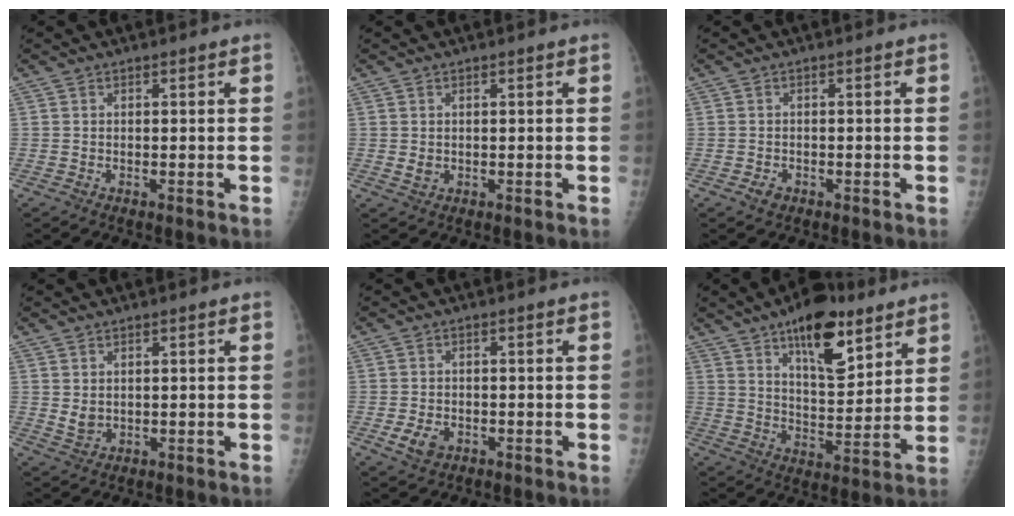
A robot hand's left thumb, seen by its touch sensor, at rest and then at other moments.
{"total": 1.3, "force": [0.1, 1.1, 0.8], "torque": [-0.007, -0.002, 0.006]}
{"total": 1.6, "force": [-1.0, 1.1, 0.7], "torque": [-0.006, 0.002, -0.013]}
{"total": 2.3, "force": [0.7, 1.7, 1.4], "torque": [-0.018, -0.011, 0.021]}
{"total": 3.6, "force": [-1.4, 2.5, 2.0], "torque": [-0.034, 0.000, -0.019]}
{"total": 15.8, "force": [9.3, 6.5, 11.0], "torque": [-0.131, -0.051, 0.147]}